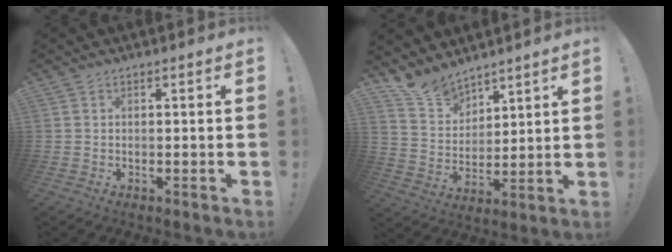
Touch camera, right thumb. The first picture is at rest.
{"total": 11.2, "force": [9.8, 5.0, 2.2], "torque": [-0.063, -0.073, 0.194]}